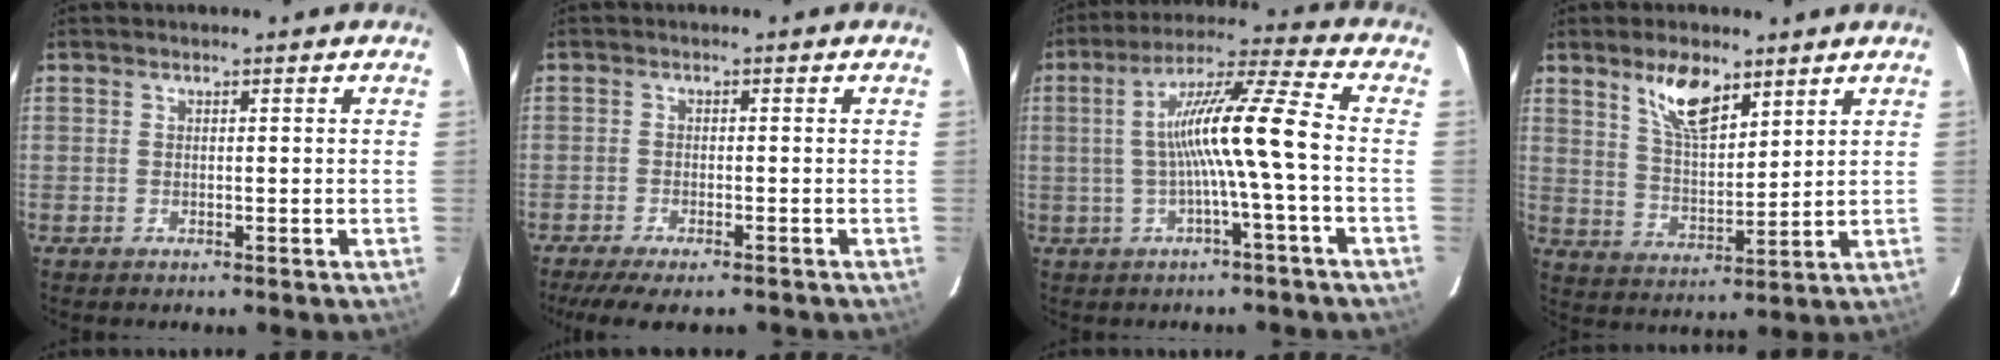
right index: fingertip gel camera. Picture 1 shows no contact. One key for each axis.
{"total": 9.2, "fx": -7.5, "fy": 2.2, "fz": 4.8, "tx": -0.110, "ty": -0.029, "tz": -0.122}
{"total": 11.8, "fx": -1.5, "fy": -1.0, "fz": 11.6, "tx": -0.211, "ty": 0.019, "tz": -0.022}
{"total": 9.6, "fx": 6.2, "fy": 3.9, "fz": 6.3, "tx": -0.106, "ty": 0.002, "tz": 0.121}